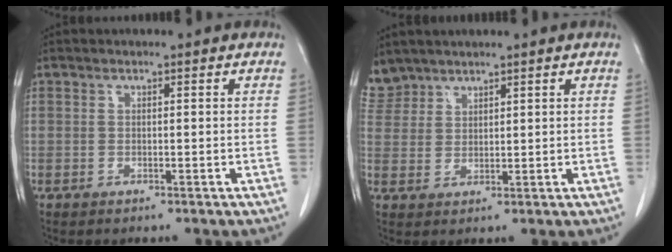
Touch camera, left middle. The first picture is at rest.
{"total": 4.2, "force": [3.8, 1.7, -0.4], "torque": [0.007, 0.009, 0.085]}